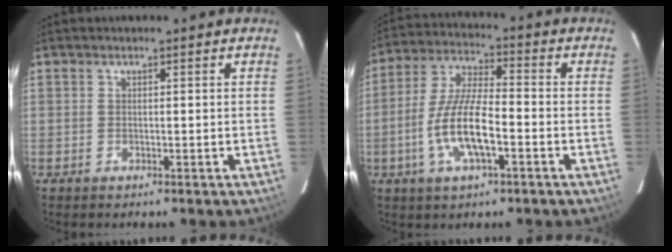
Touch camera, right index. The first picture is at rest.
{"total": 12.0, "force": [-3.9, 3.5, 10.8], "torque": [-0.225, -0.002, -0.075]}